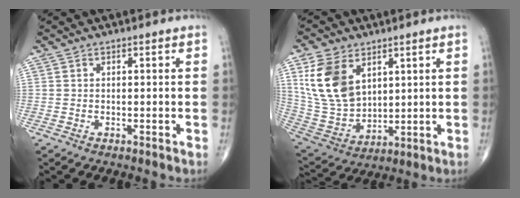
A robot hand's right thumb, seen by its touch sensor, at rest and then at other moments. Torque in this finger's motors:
{"motor_torque": [-0.72, 1.17, 0.54, 0.28, 0.14]}